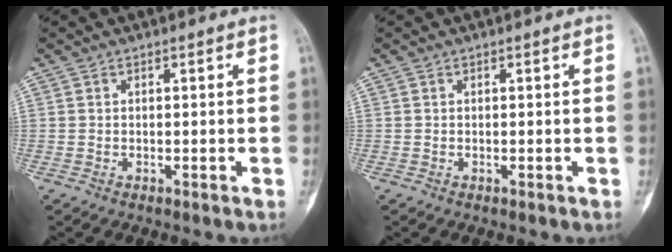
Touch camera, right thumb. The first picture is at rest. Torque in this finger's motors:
{"motor_torque": [1.51, 1.36, 0.17, 0.04, 0.00]}